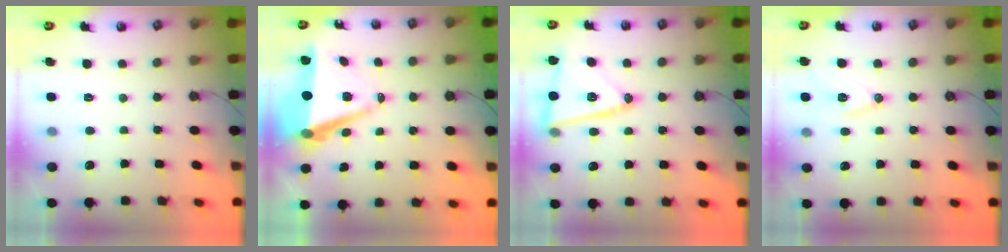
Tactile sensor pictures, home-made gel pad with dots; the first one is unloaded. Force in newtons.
{"total": 9.3, "press": 8.2, "slide": 4.3}
{"total": 15.8, "press": 15.6, "slide": 2.5}
{"total": 10.7, "press": 10.1, "slide": 3.4}